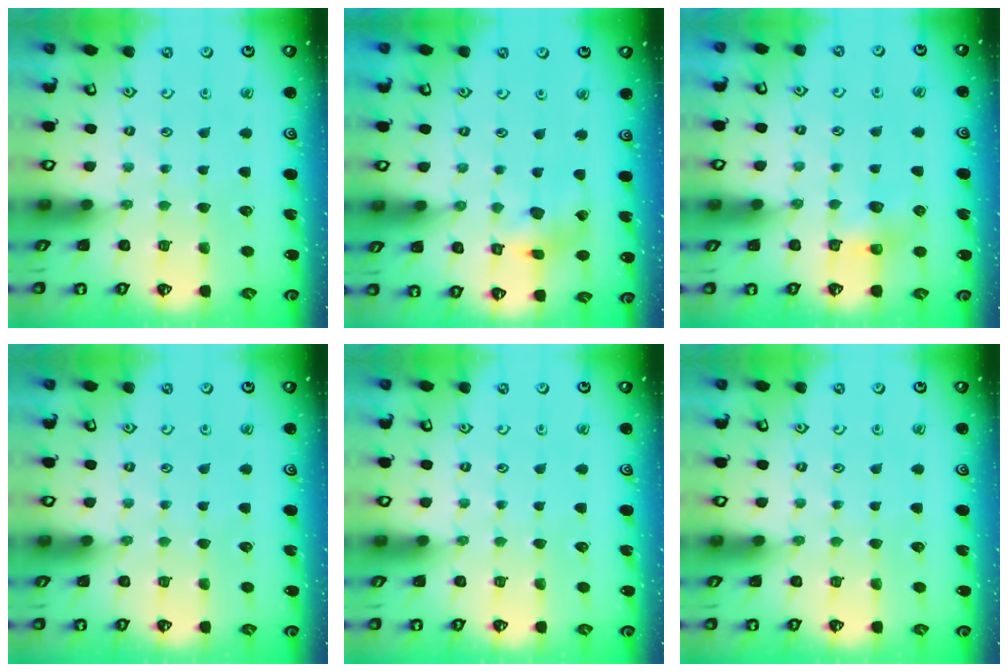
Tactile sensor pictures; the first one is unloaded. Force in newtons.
{"total": 8.9, "press": 8.9, "slide": 1.1}
{"total": 4.8, "press": 4.7, "slide": 0.4}
{"total": 0.0}
{"total": 0.0}
{"total": 0.0}